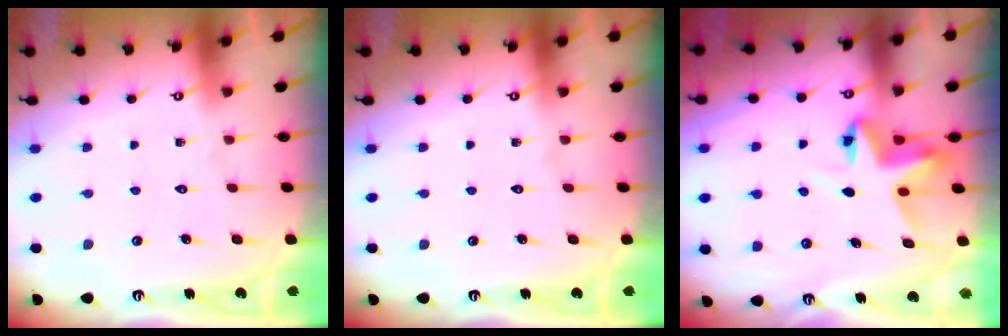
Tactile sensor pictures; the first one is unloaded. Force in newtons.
{"total": 0.0}
{"total": 5.5, "press": 5.5, "slide": 0.1}